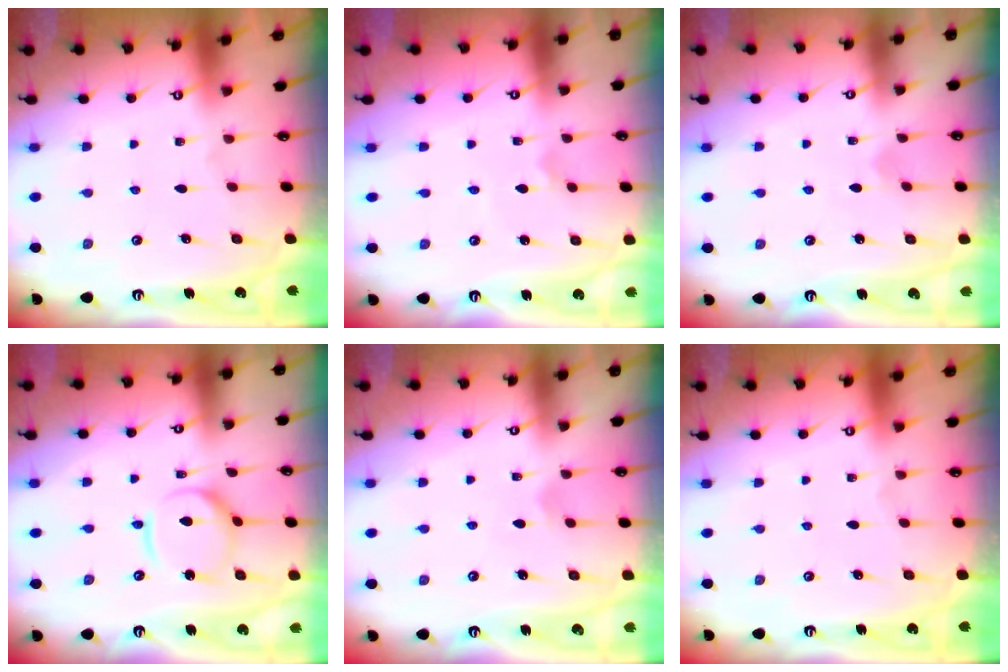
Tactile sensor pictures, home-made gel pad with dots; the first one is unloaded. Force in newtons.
{"total": 2.1, "press": 2.0, "slide": 0.4}
{"total": 2.7, "press": 2.7, "slide": 0.1}
{"total": 9.8, "press": 9.7, "slide": 1.0}
{"total": 5.1, "press": 5.1, "slide": 0.4}
{"total": 0.0}